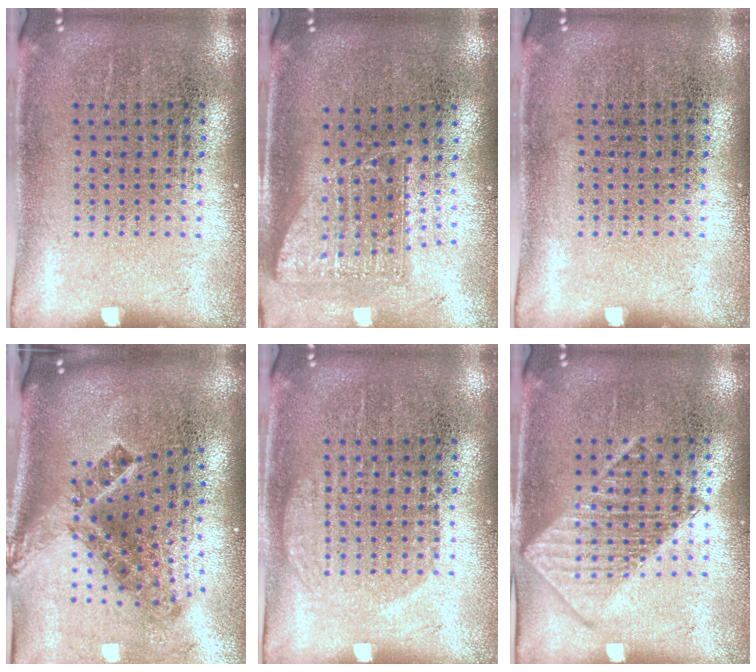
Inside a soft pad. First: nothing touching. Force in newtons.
{"total": 1.6, "press": 1.3, "slide": 1.0}
{"total": 0.0}
{"total": 2.5, "press": 1.5, "slide": 2.0}
{"total": 1.6, "press": 1.5, "slide": 0.4}
{"total": 1.3, "press": 1.3, "slide": 0.1}